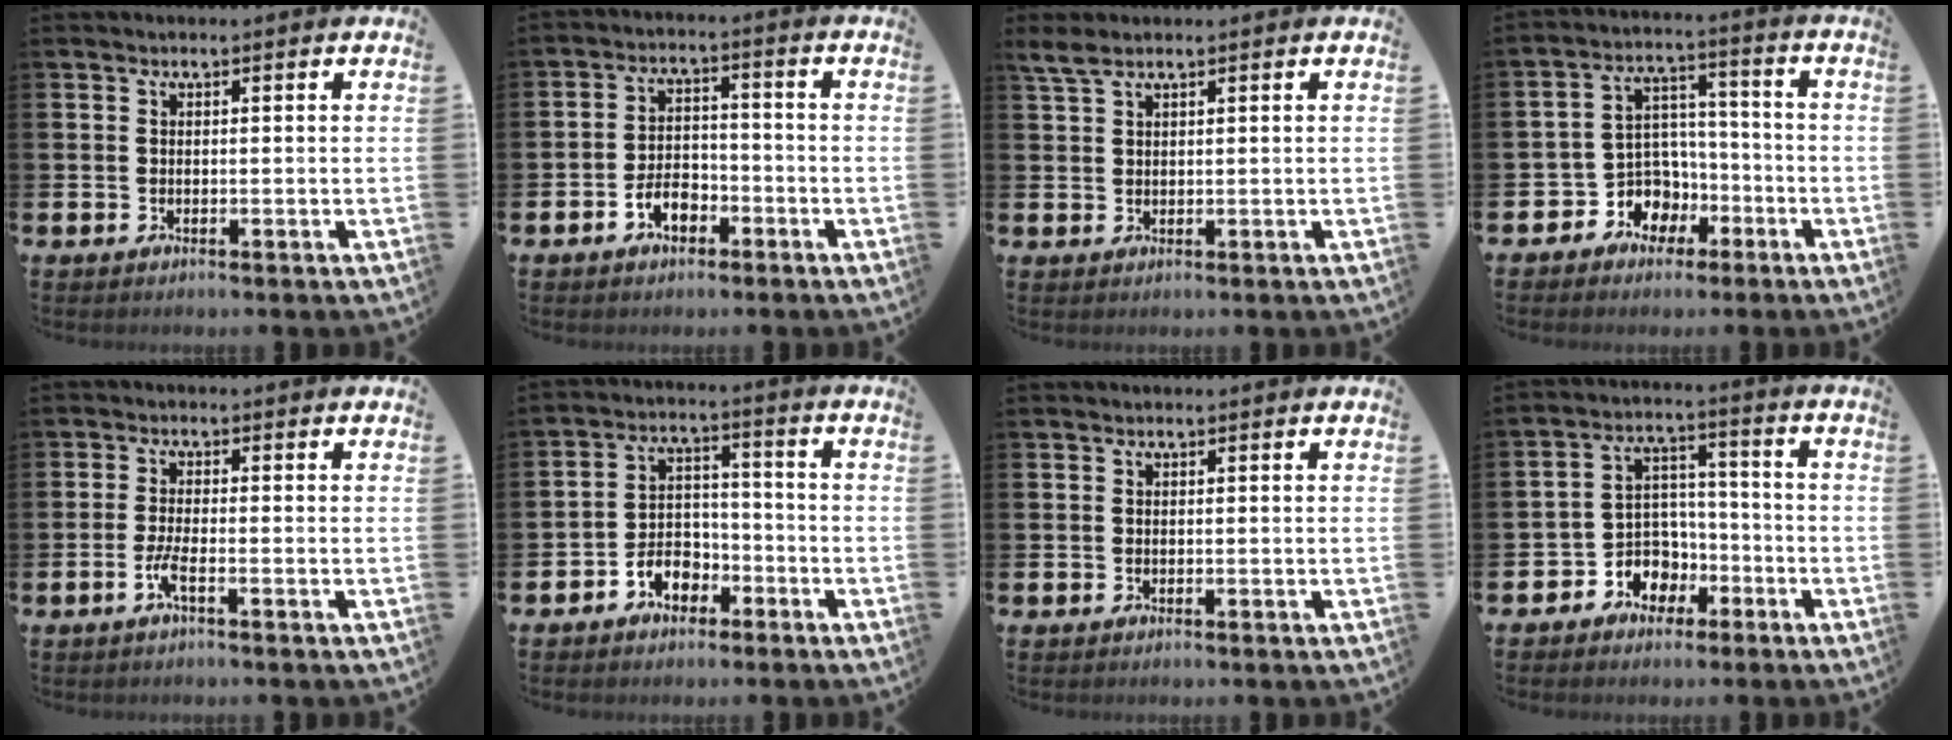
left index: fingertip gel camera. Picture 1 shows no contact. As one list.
[{"total": 4.1, "force": [-2.5, 2.5, 2.2], "torque": [-0.034, 0.007, -0.050]}, {"total": 2.7, "force": [2.0, 0.9, 1.6], "torque": [-0.035, 0.005, 0.036]}, {"total": 5.8, "force": [-2.3, 5.3, 0.9], "torque": [-0.050, -0.007, -0.047]}, {"total": 2.2, "force": [-1.1, 0.2, 1.8], "torque": [-0.044, -0.003, -0.023]}, {"total": 4.7, "force": [-3.0, 3.2, 1.7], "torque": [-0.036, 0.010, -0.061]}, {"total": 0.0}, {"total": 5.2, "force": [-2.2, 4.6, 0.8], "torque": [-0.037, 0.000, -0.048]}]